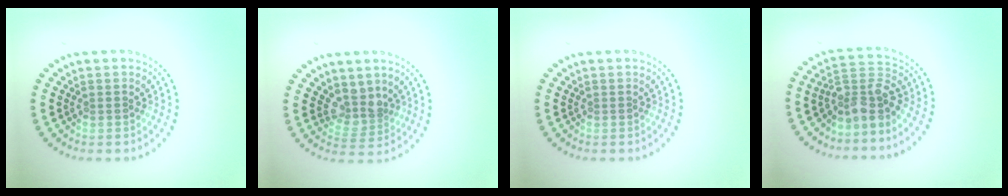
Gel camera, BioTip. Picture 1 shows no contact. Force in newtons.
{"total": 2.6, "press": 1.9, "slide": 1.8}
{"total": 0.0}
{"total": 3.6, "press": 2.7, "slide": 2.4}